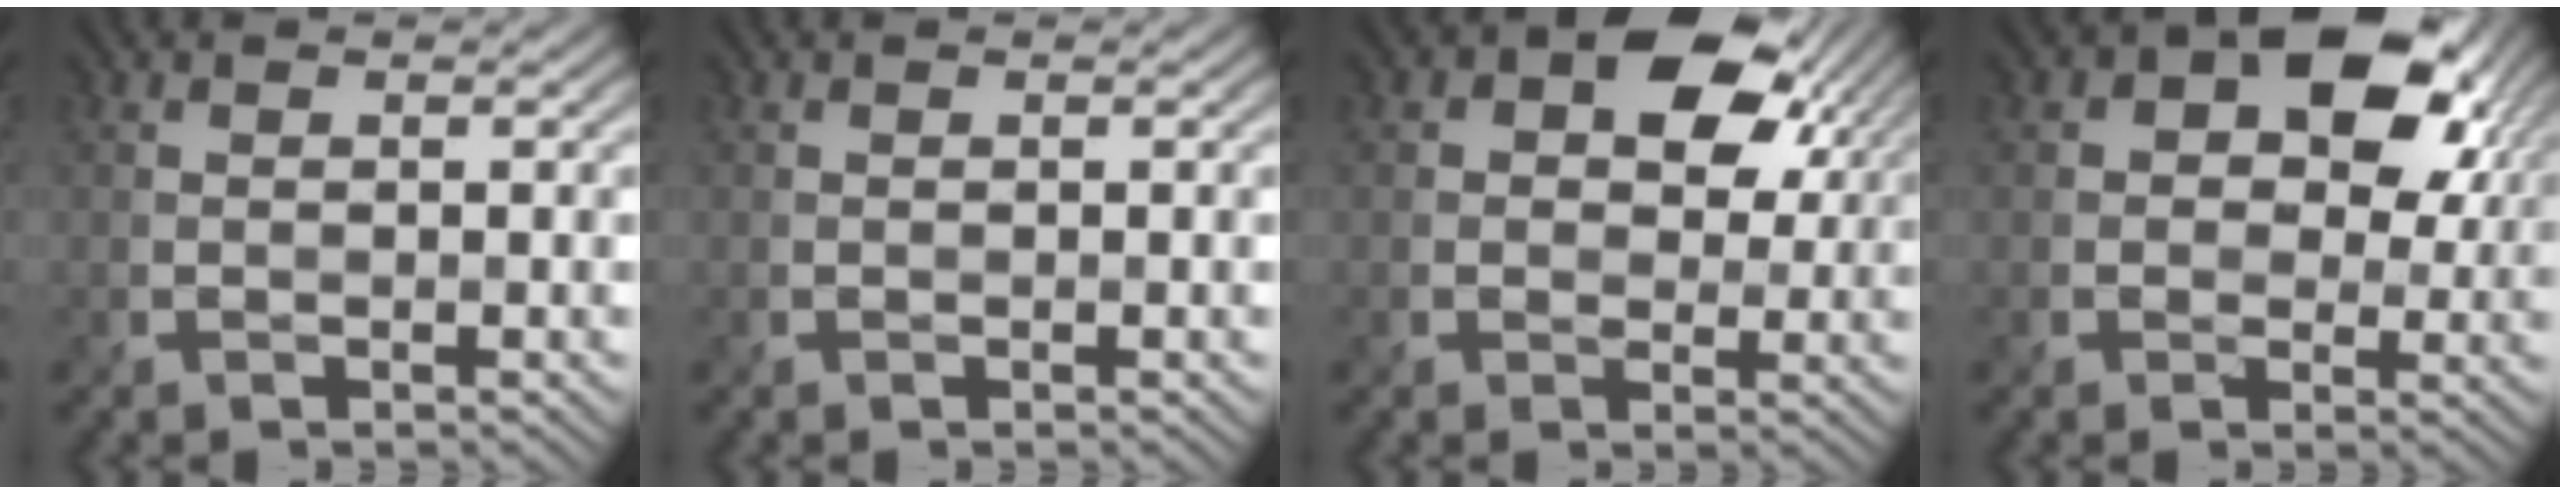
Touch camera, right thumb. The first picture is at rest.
{"total": 0.0}
{"total": 10.5, "force": [4.0, 7.1, 6.6], "torque": [-0.107, 0.009, 0.061]}
{"total": 11.6, "force": [3.9, 7.9, 7.6], "torque": [-0.113, -0.003, 0.058]}